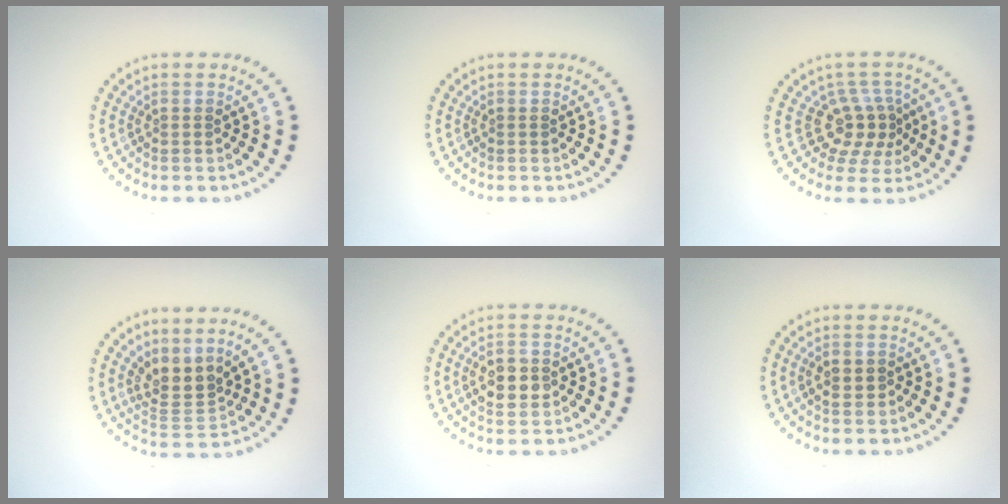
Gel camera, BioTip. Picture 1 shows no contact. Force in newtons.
{"total": 0.0}
{"total": 3.4, "press": 2.5, "slide": 2.2}
{"total": 3.1, "press": 2.2, "slide": 2.2}
{"total": 2.9, "press": 2.9, "slide": 0.2}
{"total": 1.1, "press": 1.1, "slide": 0.2}